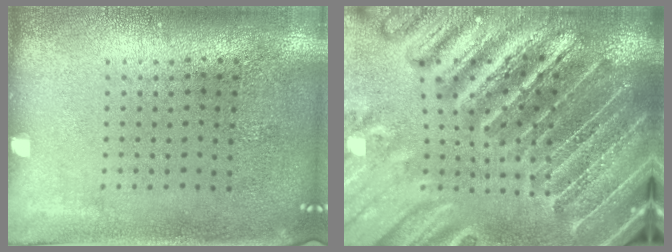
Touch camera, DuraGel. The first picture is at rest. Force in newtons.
{"total": 4.7, "press": 4.3, "slide": 1.8}